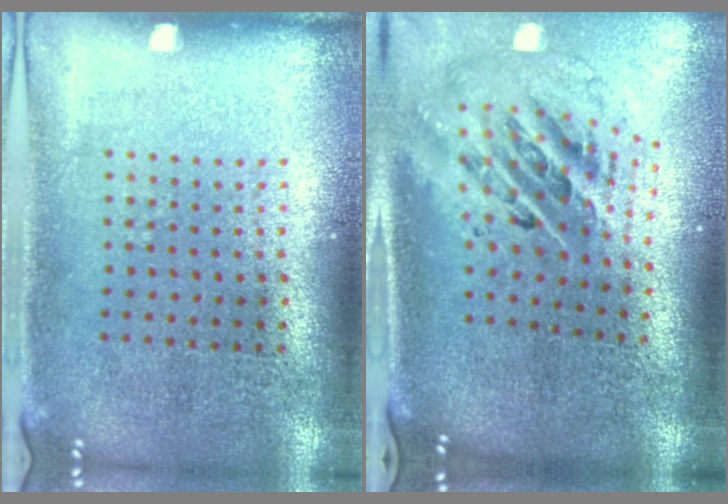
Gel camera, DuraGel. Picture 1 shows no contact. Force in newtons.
{"total": 2.7, "press": 1.9, "slide": 2.0}